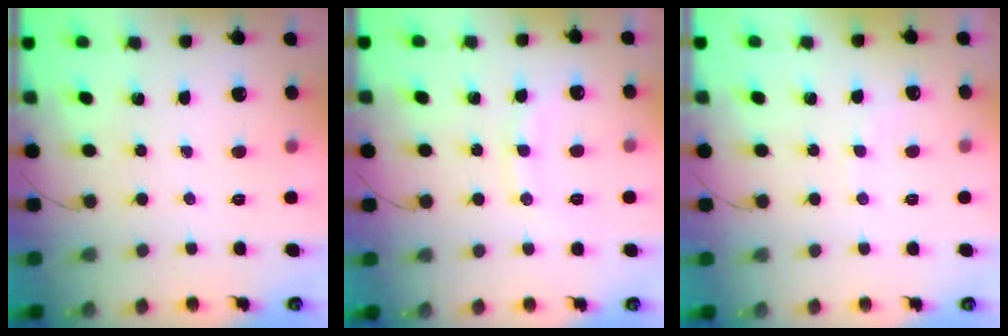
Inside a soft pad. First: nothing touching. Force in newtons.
{"total": 9.2, "press": 9.2, "slide": 0.9}
{"total": 5.5, "press": 5.4, "slide": 0.8}